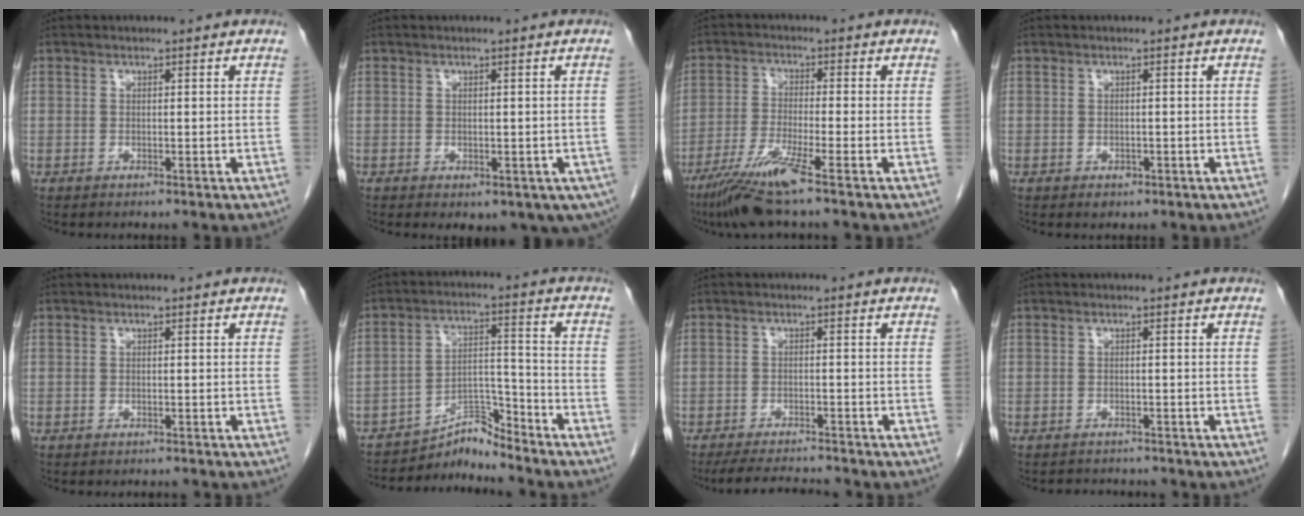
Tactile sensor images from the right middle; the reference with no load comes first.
{"total": 8.6, "force": [-3.9, 4.9, 5.9], "torque": [-0.073, -0.014, -0.043]}
{"total": 8.4, "force": [-5.3, -0.7, 6.5], "torque": [-0.126, -0.029, -0.104]}
{"total": 1.0, "force": [-0.5, 0.7, 0.5], "torque": [-0.007, 0.001, -0.003]}
{"total": 1.1, "force": [-1.1, 0.2, 0.1], "torque": [-0.007, -0.002, -0.014]}
{"total": 6.0, "force": [-6.0, -0.3, -0.5], "torque": [0.011, 0.022, -0.100]}
{"total": 6.4, "force": [-6.1, 0.5, 1.9], "torque": [-0.031, -0.009, -0.098]}
{"total": 3.1, "force": [-2.9, 1.1, 0.2], "torque": [-0.002, -0.003, -0.040]}